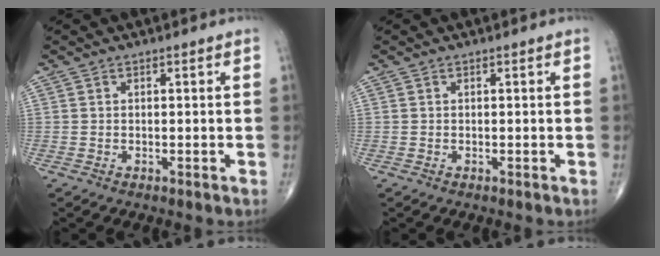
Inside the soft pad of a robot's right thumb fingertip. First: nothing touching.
{"total": 0.0}